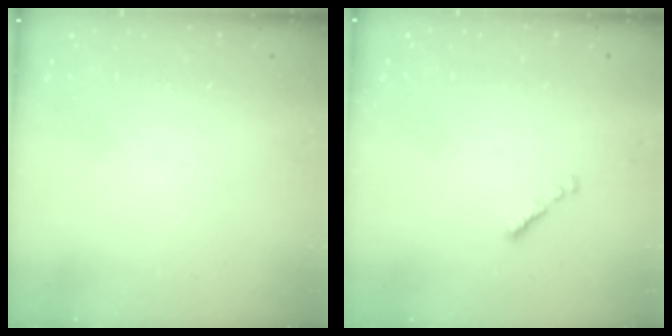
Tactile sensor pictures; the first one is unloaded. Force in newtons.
{"total": 1.3, "press": 1.1, "slide": 0.6}